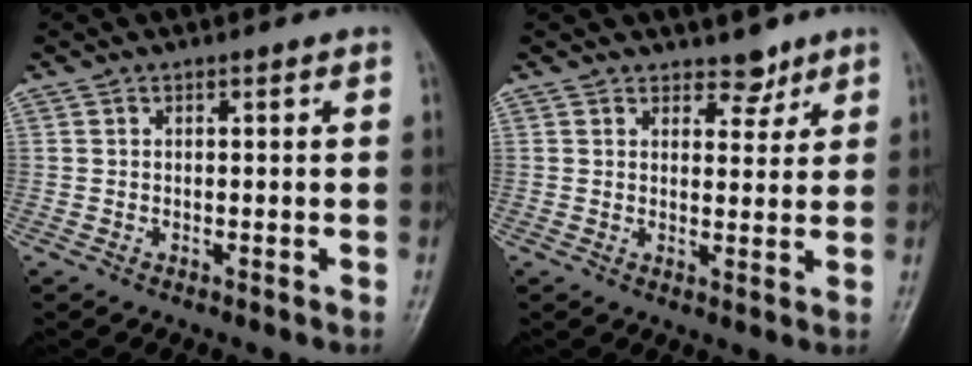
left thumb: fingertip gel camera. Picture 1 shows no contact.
{"total": 3.5, "force": [2.8, 1.9, 0.9], "torque": [0.011, -0.019, 0.041]}